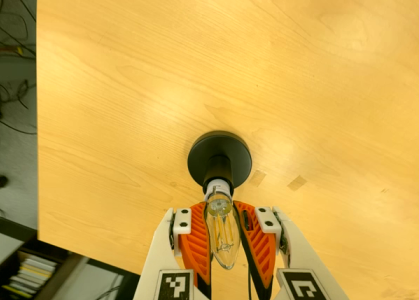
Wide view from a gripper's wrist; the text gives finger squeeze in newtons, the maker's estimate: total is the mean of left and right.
{"total": 18.9, "left": 18.0, "right": 19.7}